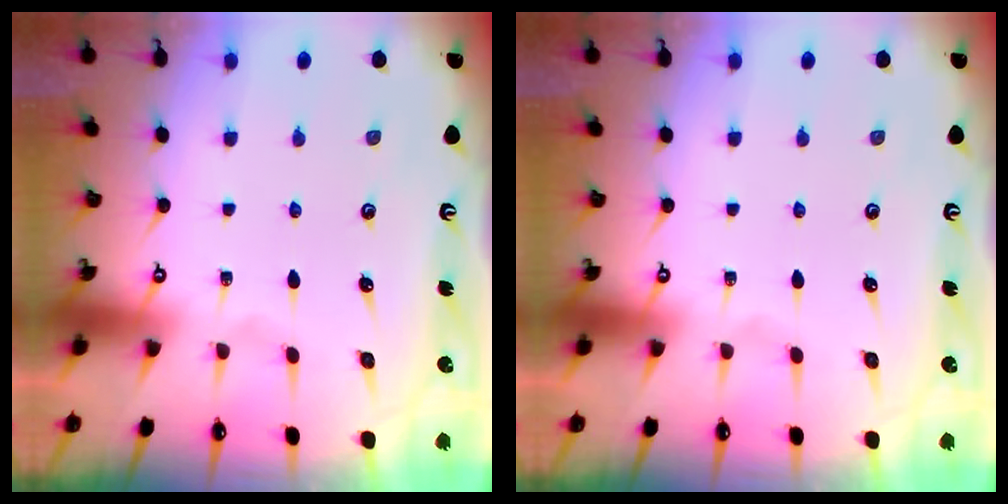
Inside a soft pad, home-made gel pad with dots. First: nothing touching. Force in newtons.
{"total": 0.0}